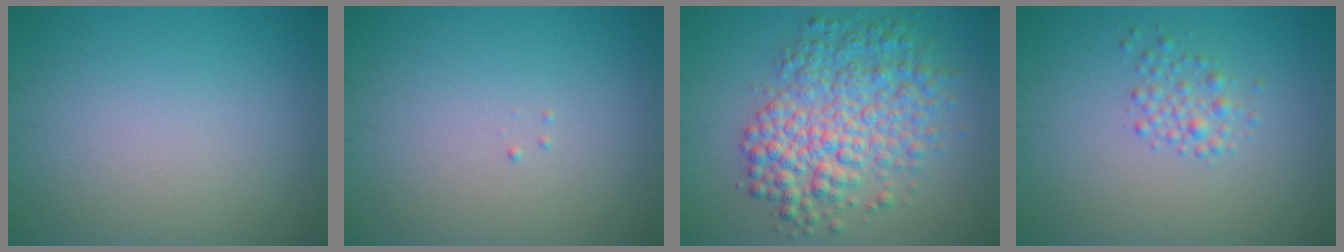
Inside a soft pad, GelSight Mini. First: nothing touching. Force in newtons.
{"total": 0.0}
{"total": 7.2, "press": 7.2, "slide": 0.1}
{"total": 1.7, "press": 1.7, "slide": 0.1}